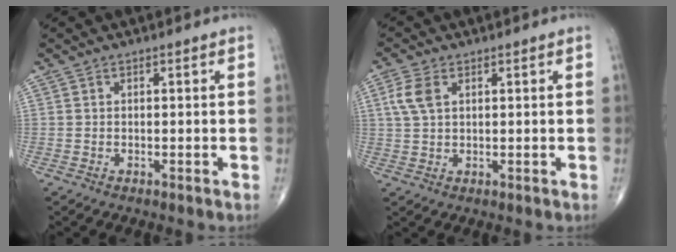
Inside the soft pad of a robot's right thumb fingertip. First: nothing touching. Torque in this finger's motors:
{"motor_torque": [-0.20, 0.23, 0.08, -0.05, 0.03]}